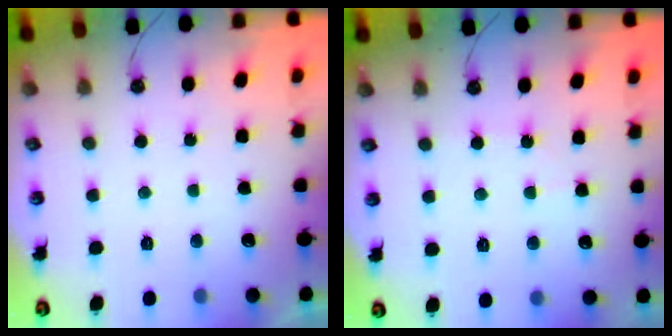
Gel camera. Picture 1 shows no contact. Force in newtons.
{"total": 3.0, "press": 2.9, "slide": 0.5}